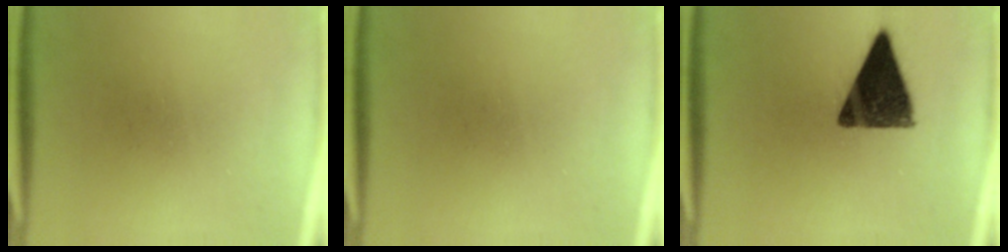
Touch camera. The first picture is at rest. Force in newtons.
{"total": 0.0}
{"total": 12.8}